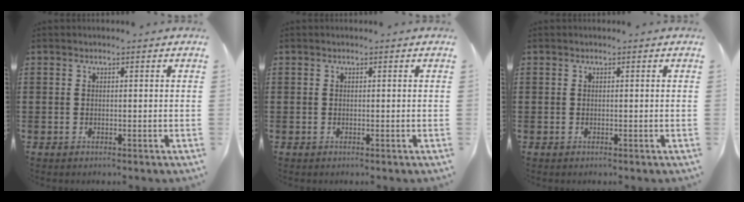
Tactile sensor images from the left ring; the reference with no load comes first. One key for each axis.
{"total": 0.0}
{"total": 0.0}